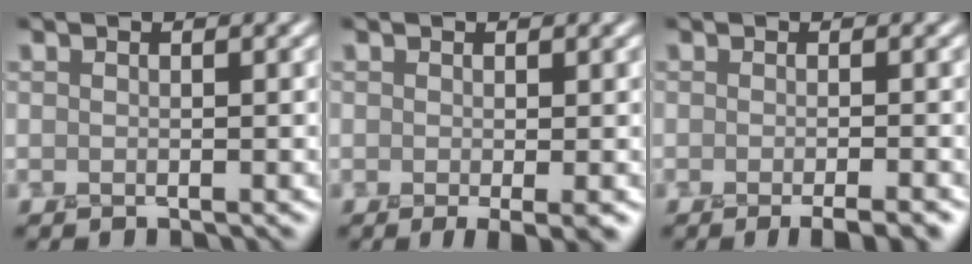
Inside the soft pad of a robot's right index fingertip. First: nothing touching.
{"total": 1.3, "force": [-0.2, 0.1, 1.3], "torque": [-0.016, -0.009, 0.001]}
{"total": 2.6, "force": [-1.2, 0.5, 2.2], "torque": [-0.018, -0.001, -0.021]}